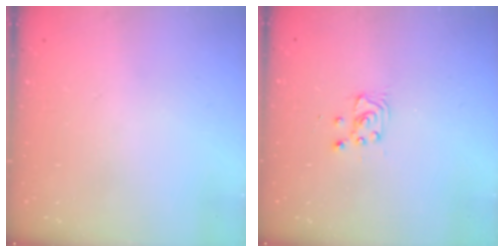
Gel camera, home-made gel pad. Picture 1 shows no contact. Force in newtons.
{"total": 2.9, "press": 2.9, "slide": 0.4}